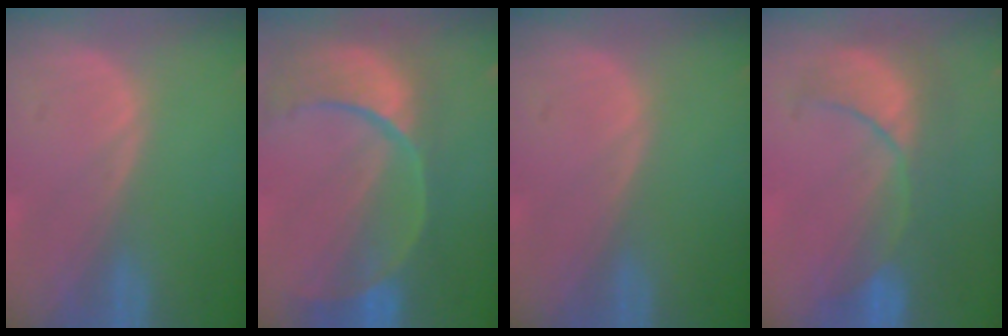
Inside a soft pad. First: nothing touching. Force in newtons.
{"total": 12.4, "press": 9.9, "slide": 7.4}
{"total": 0.0}
{"total": 8.5, "press": 8.4, "slide": 1.4}